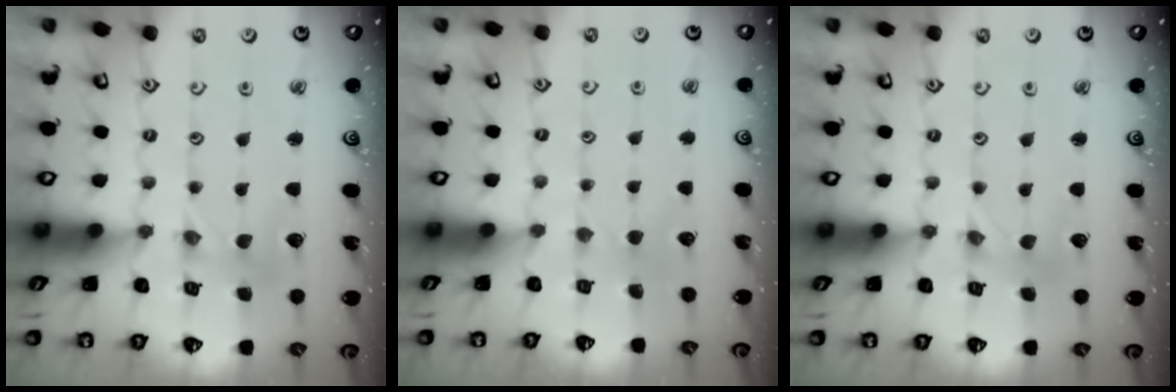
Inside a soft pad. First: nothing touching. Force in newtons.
{"total": 1.7, "press": 1.6, "slide": 0.4}
{"total": 0.0}